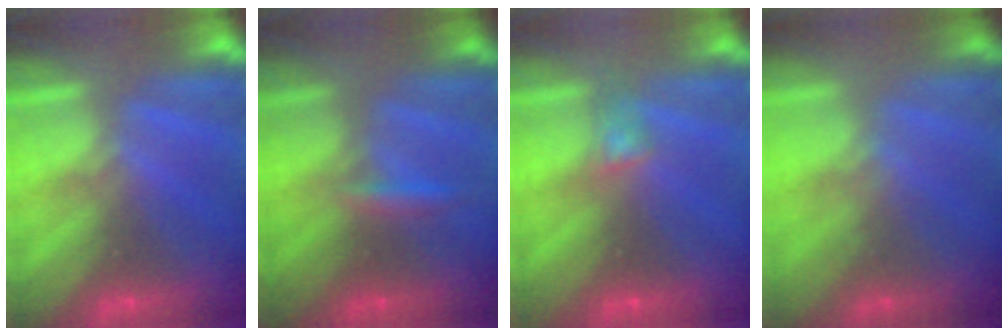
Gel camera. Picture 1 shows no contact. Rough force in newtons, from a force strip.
{"total": 2.3}
{"total": 3.2}
{"total": 1.5}